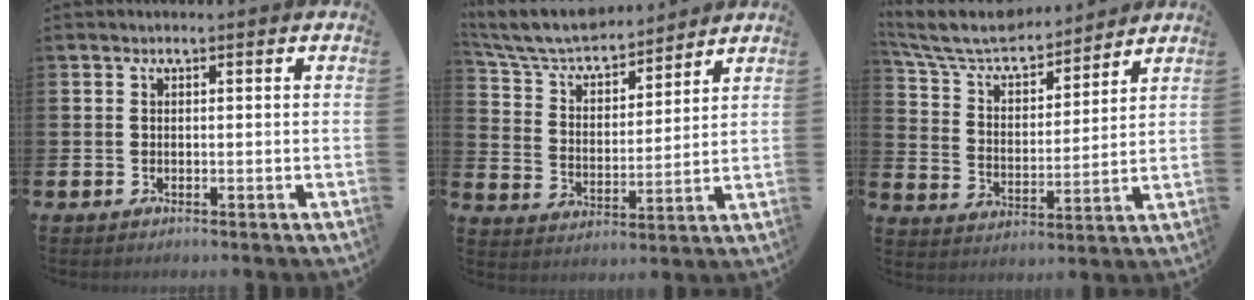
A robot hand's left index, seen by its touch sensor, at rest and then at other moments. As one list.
[{"total": 6.6, "force": [6.1, 1.7, 1.8], "torque": [-0.069, -0.049, 0.104]}, {"total": 7.3, "force": [6.6, 2.1, 2.3], "torque": [-0.082, -0.047, 0.113]}]